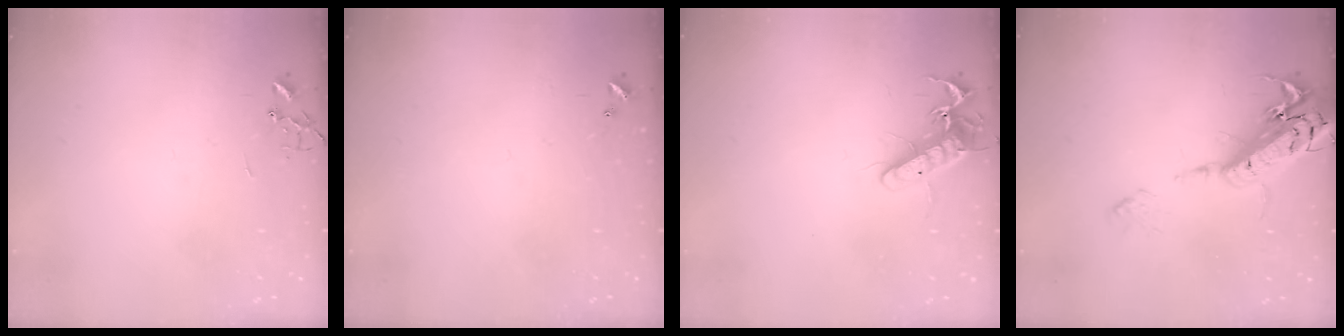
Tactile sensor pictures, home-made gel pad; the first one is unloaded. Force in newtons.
{"total": 0.0}
{"total": 13.7, "press": 13.6, "slide": 1.5}
{"total": 22.4, "press": 22.0, "slide": 4.3}